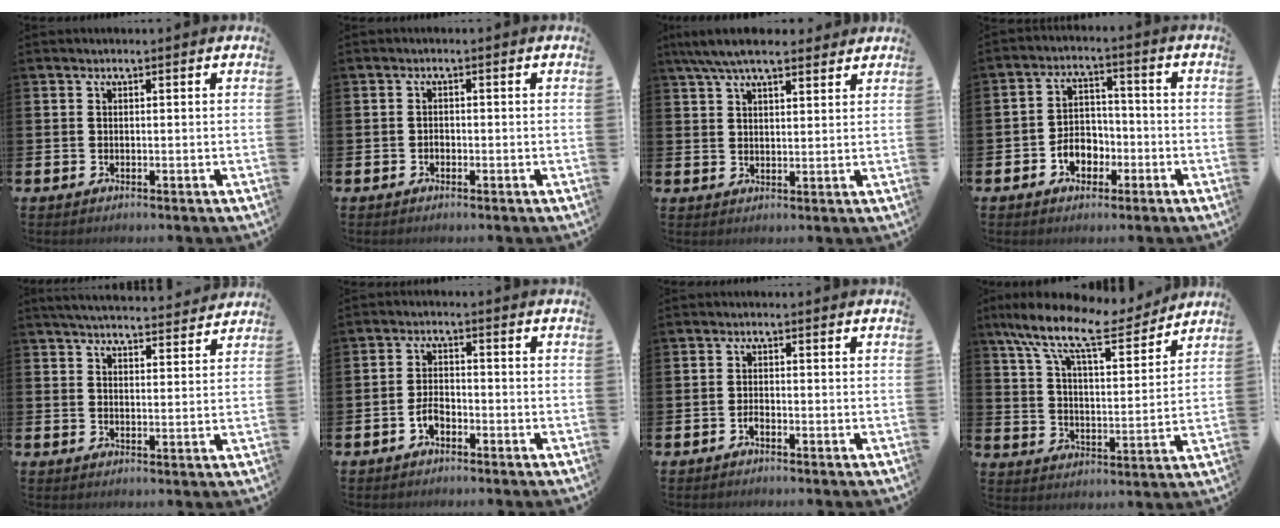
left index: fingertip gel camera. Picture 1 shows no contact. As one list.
[{"total": 1.0, "force": [-0.5, 0.7, 0.3], "torque": [-0.001, -0.001, -0.013]}, {"total": 6.4, "force": [5.6, 1.5, 2.8], "torque": [-0.061, -0.015, 0.102]}, {"total": 4.4, "force": [-2.1, 3.4, 1.9], "torque": [-0.027, 0.002, -0.048]}, {"total": 4.7, "force": [4.7, 0.4, 0.6], "torque": [-0.016, -0.030, 0.081]}, {"total": 2.5, "force": [-1.5, 1.4, 1.5], "torque": [-0.024, 0.002, -0.032]}, {"total": 1.0, "force": [-0.8, 0.3, 0.5], "torque": [-0.013, -0.003, -0.014]}, {"total": 11.3, "force": [9.3, 3.2, 5.5], "torque": [-0.131, -0.056, 0.155]}]